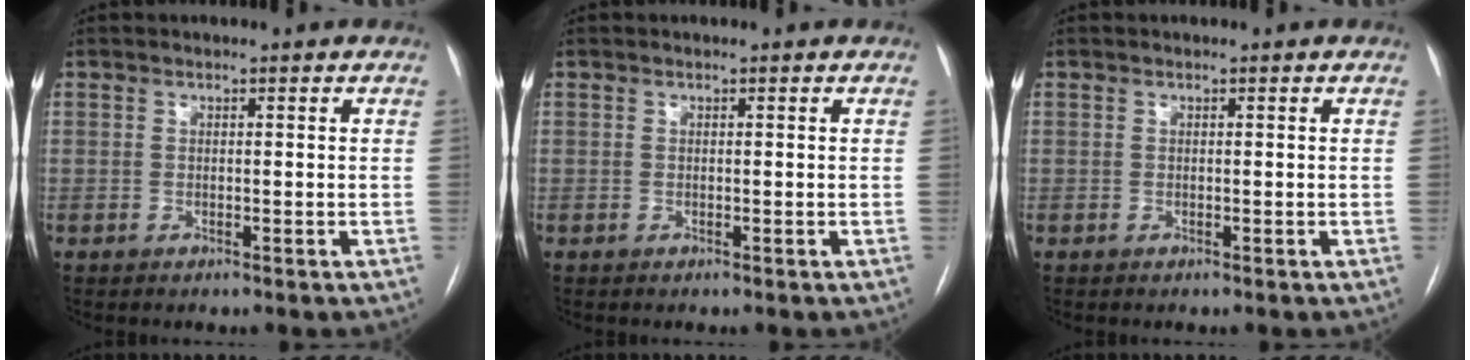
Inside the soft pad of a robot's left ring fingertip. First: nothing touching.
{"total": 0.0}
{"total": 0.0}